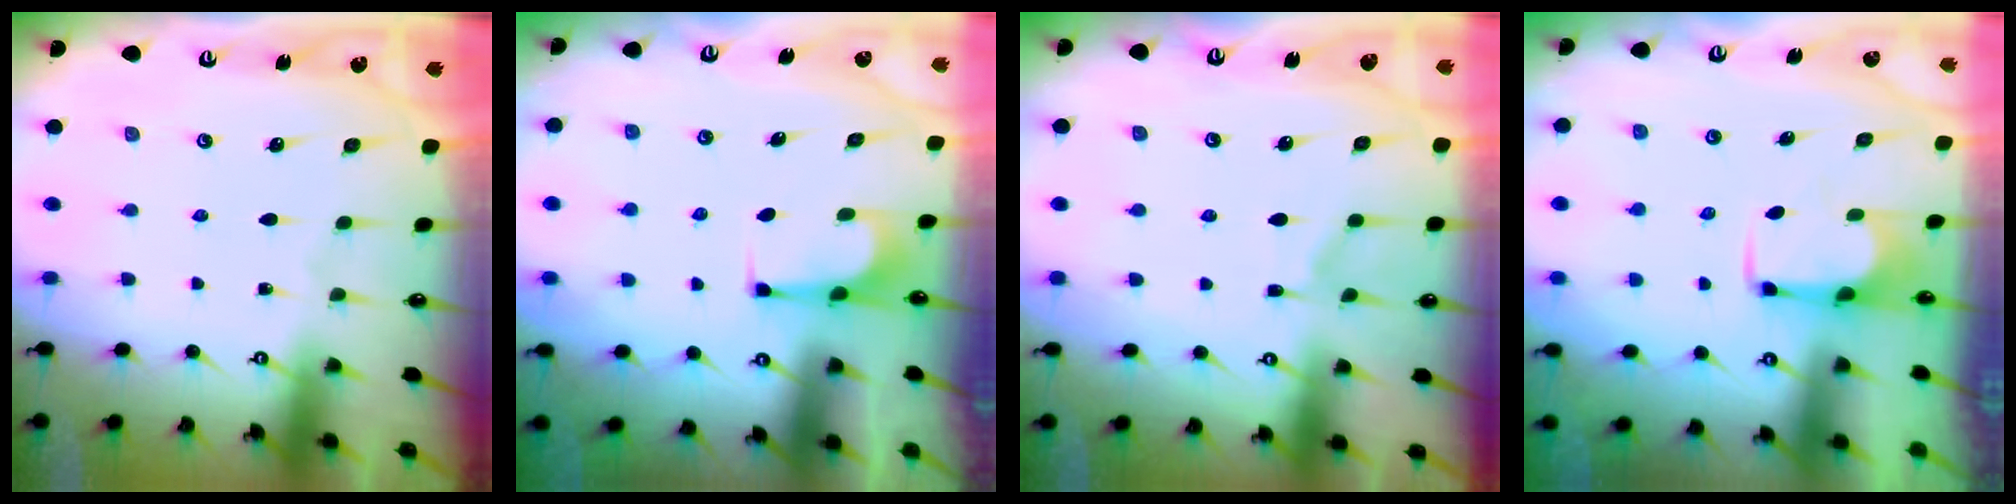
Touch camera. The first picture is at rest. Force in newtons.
{"total": 2.1, "press": 1.9, "slide": 0.8}
{"total": 6.3, "press": 6.3, "slide": 0.5}
{"total": 2.4, "press": 2.2, "slide": 1.1}